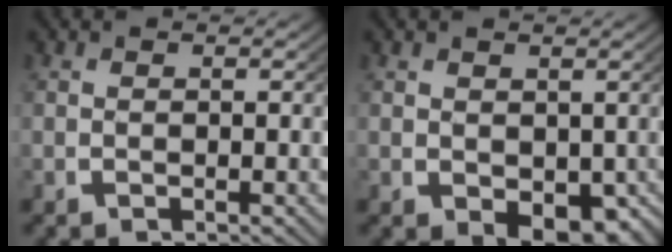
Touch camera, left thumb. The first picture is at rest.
{"total": 3.9, "force": [-0.3, 2.7, 2.8], "torque": [-0.044, -0.031, 0.020]}